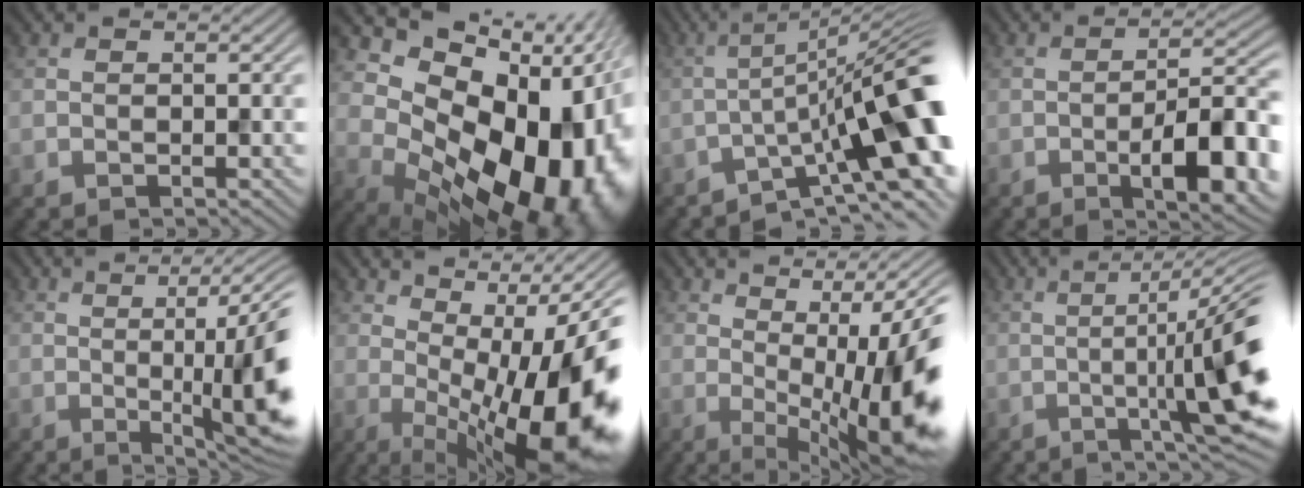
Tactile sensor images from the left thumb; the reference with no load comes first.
{"total": 18.6, "force": [0.2, 12.4, 13.8], "torque": [-0.183, -0.045, 0.049]}
{"total": 14.2, "force": [-4.3, 3.1, 13.1], "torque": [-0.187, 0.010, -0.073]}
{"total": 11.3, "force": [-4.1, 3.4, 9.9], "torque": [-0.145, 0.004, -0.058]}
{"total": 14.2, "force": [-0.4, 3.6, 13.8], "torque": [-0.161, 0.000, -0.006]}
{"total": 19.0, "force": [-1.2, 6.1, 17.9], "torque": [-0.224, 0.003, -0.017]}
{"total": 16.8, "force": [-0.7, 5.1, 15.9], "torque": [-0.206, 0.005, -0.004]}
{"total": 13.9, "force": [-2.2, 2.0, 13.5], "torque": [-0.173, 0.007, -0.029]}